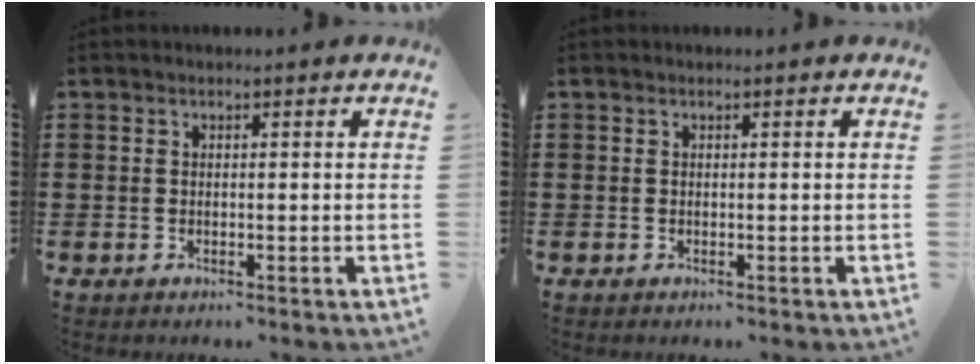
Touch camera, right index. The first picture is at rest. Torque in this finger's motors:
{"motor_torque": [0.00, 0.00, 0.00, 0.00]}